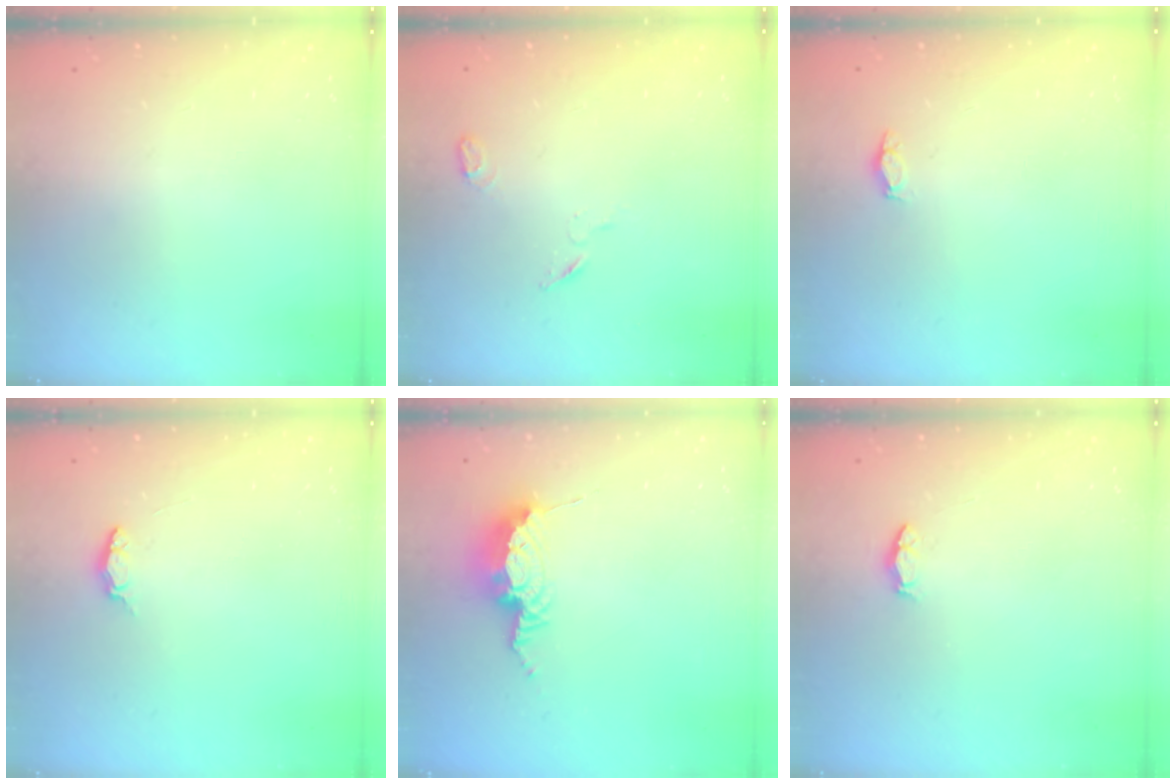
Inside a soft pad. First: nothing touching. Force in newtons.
{"total": 3.6, "press": 3.5, "slide": 0.9}
{"total": 2.9, "press": 2.7, "slide": 1.1}
{"total": 4.9, "press": 4.9, "slide": 0.4}
{"total": 9.2, "press": 9.2, "slide": 1.0}
{"total": 3.6, "press": 3.5, "slide": 0.3}